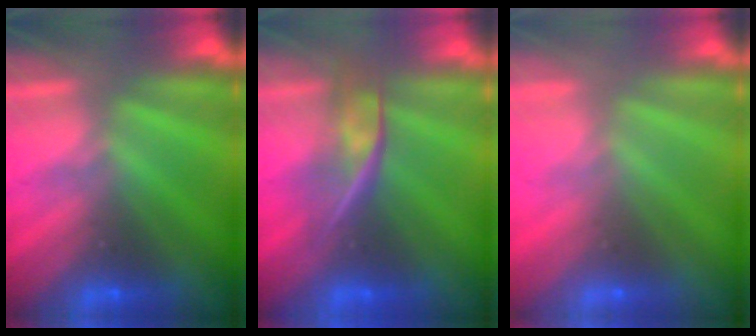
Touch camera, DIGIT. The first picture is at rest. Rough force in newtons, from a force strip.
{"total": 2.4}
{"total": 2.9}